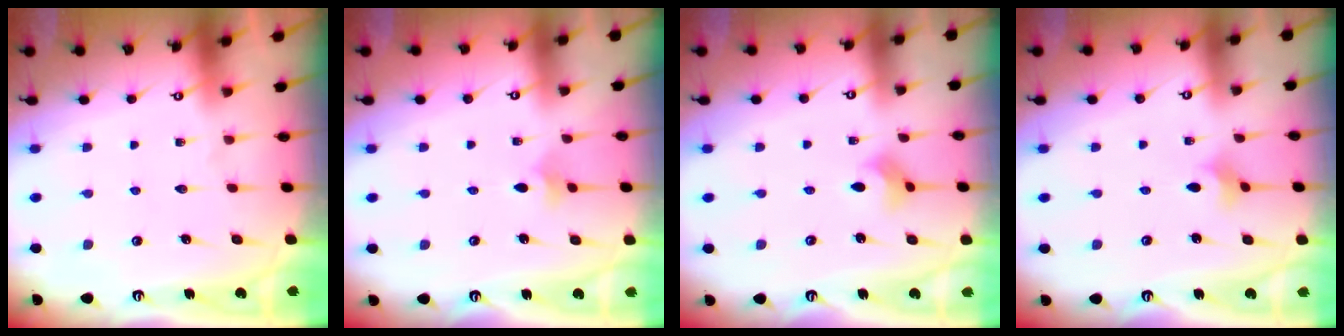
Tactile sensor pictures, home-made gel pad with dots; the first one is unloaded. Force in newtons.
{"total": 3.6, "press": 3.6, "slide": 0.7}
{"total": 3.6, "press": 3.6, "slide": 0.4}
{"total": 2.5, "press": 2.5, "slide": 0.4}